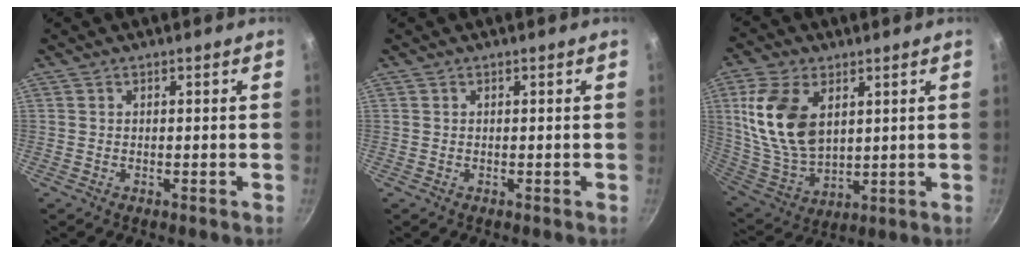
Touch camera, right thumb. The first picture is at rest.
{"total": 0.0}
{"total": 16.5, "force": [4.6, 10.2, 12.2], "torque": [-0.221, -0.021, 0.104]}